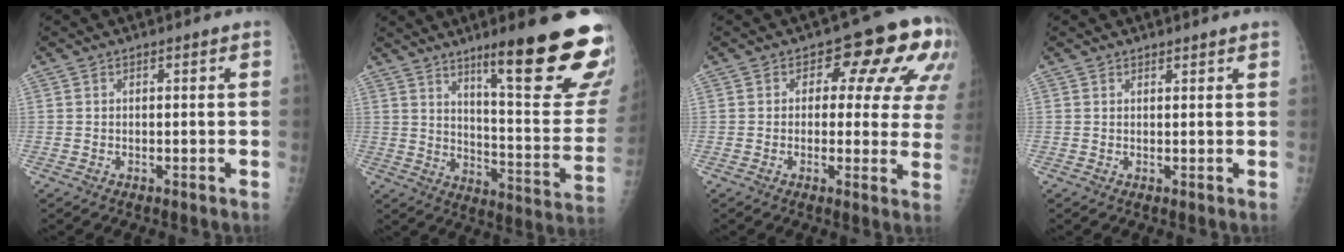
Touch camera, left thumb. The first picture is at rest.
{"total": 24.8, "force": [14.8, 3.7, 19.6], "torque": [-0.224, -0.083, 0.221]}
{"total": 13.2, "force": [4.6, 7.1, 10.1], "torque": [-0.068, -0.003, 0.043]}
{"total": 1.2, "force": [1.2, 0.3, 0.2], "torque": [0.003, -0.004, 0.017]}